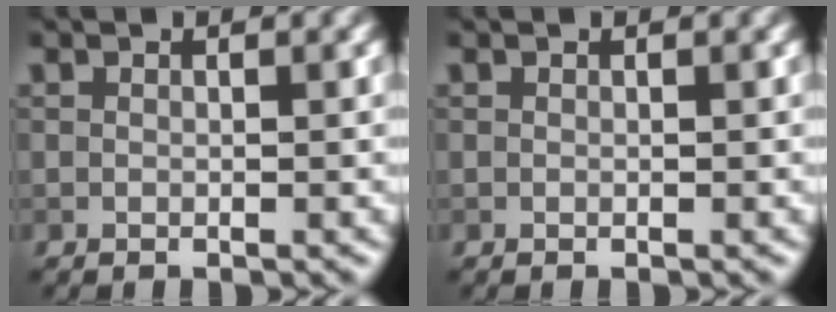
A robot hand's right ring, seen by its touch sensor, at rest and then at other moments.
{"total": 0.0}